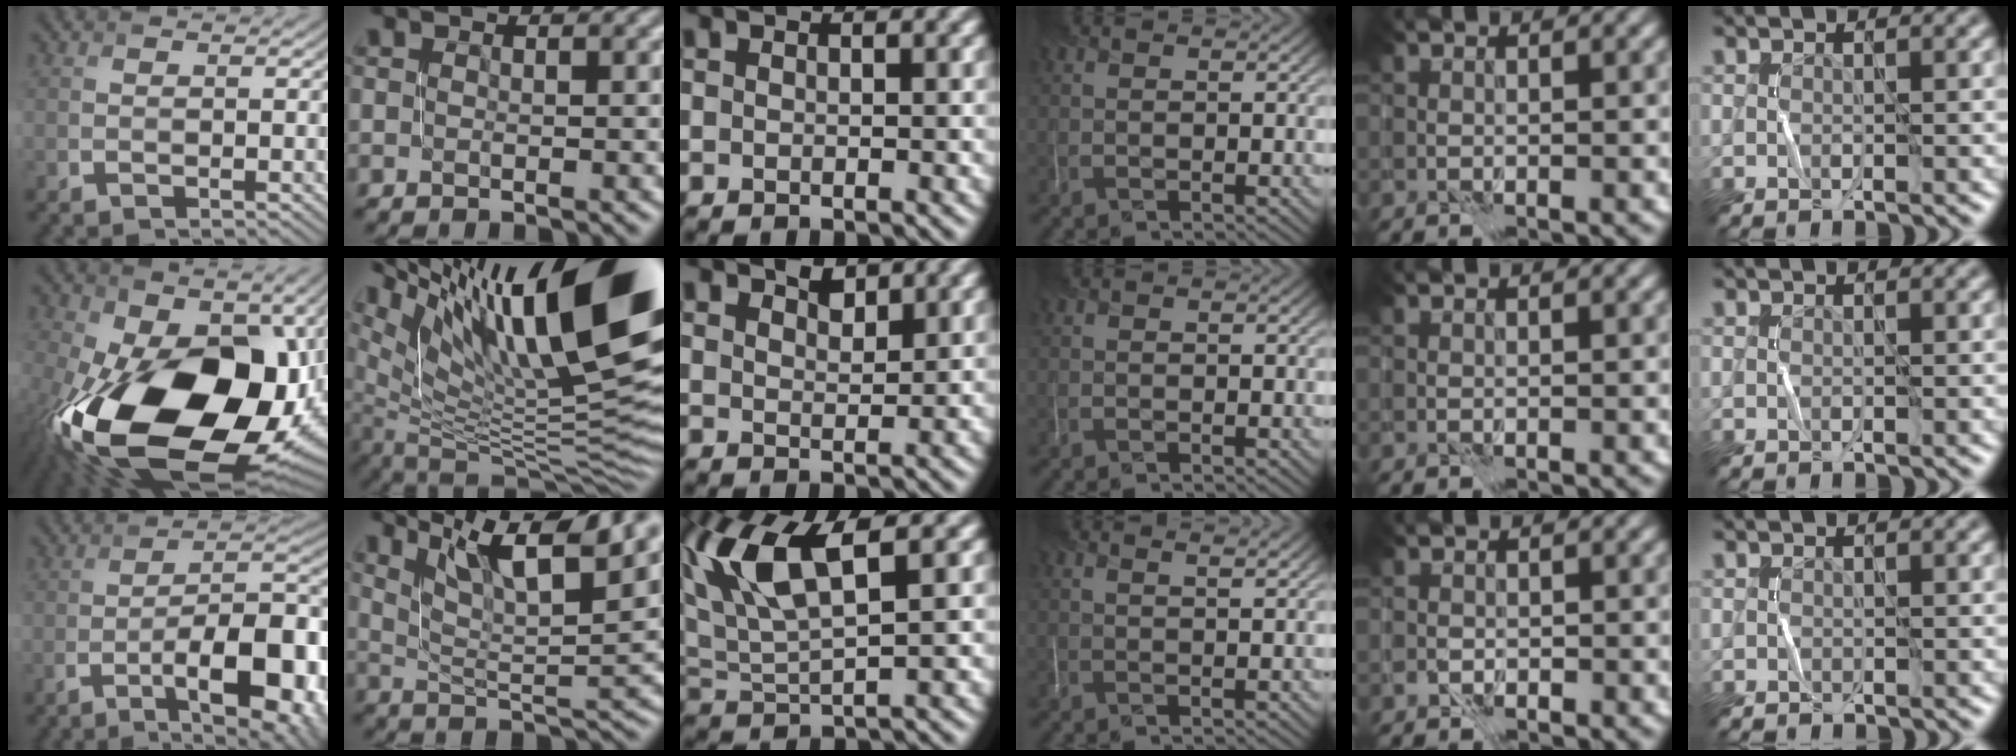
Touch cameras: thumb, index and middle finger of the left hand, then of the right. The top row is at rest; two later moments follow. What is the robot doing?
{"motion": "close", "object": "stapler"}